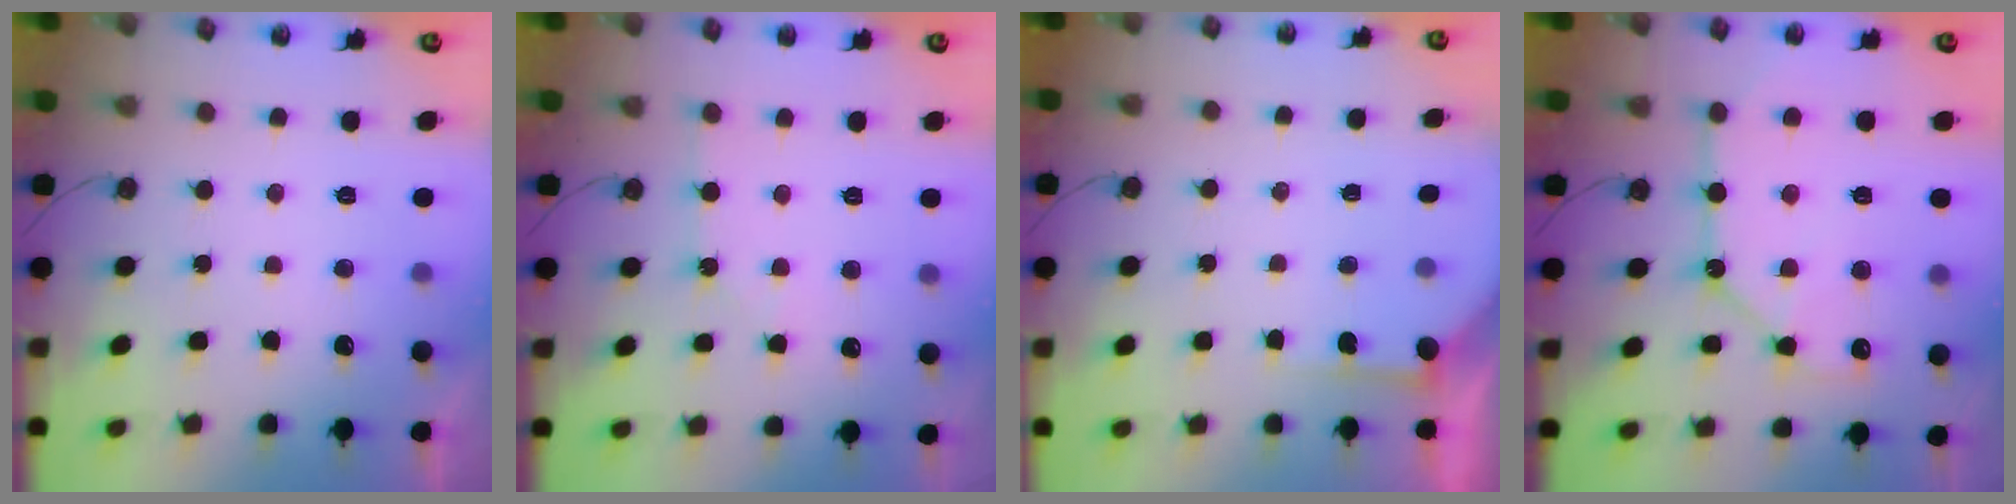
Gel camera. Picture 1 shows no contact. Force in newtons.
{"total": 1.5, "press": 1.5, "slide": 0.2}
{"total": 1.6, "press": 1.6, "slide": 0.2}
{"total": 11.1, "press": 11.1, "slide": 1.1}